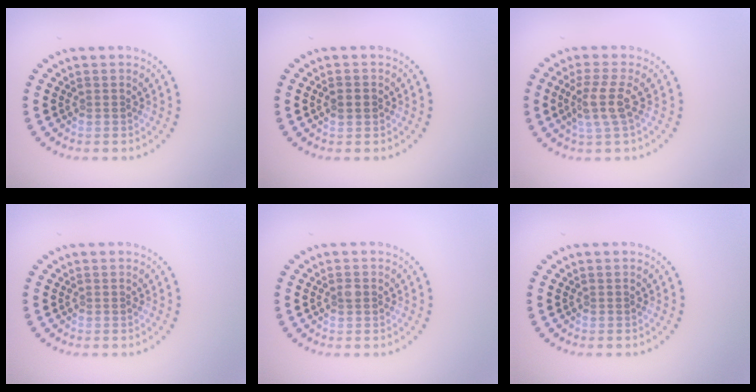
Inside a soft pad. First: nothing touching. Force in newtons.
{"total": 1.9, "press": 1.9, "slide": 0.1}
{"total": 2.9, "press": 2.2, "slide": 1.9}
{"total": 0.0}
{"total": 0.9, "press": 0.9, "slide": 0.1}
{"total": 0.0}